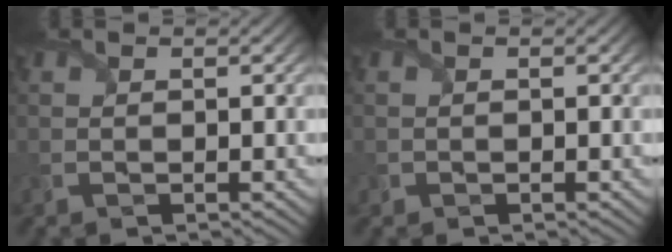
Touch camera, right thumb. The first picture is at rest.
{"total": 0.5, "force": [-0.2, 0.5, 0.0], "torque": [0.001, -0.005, -0.006]}